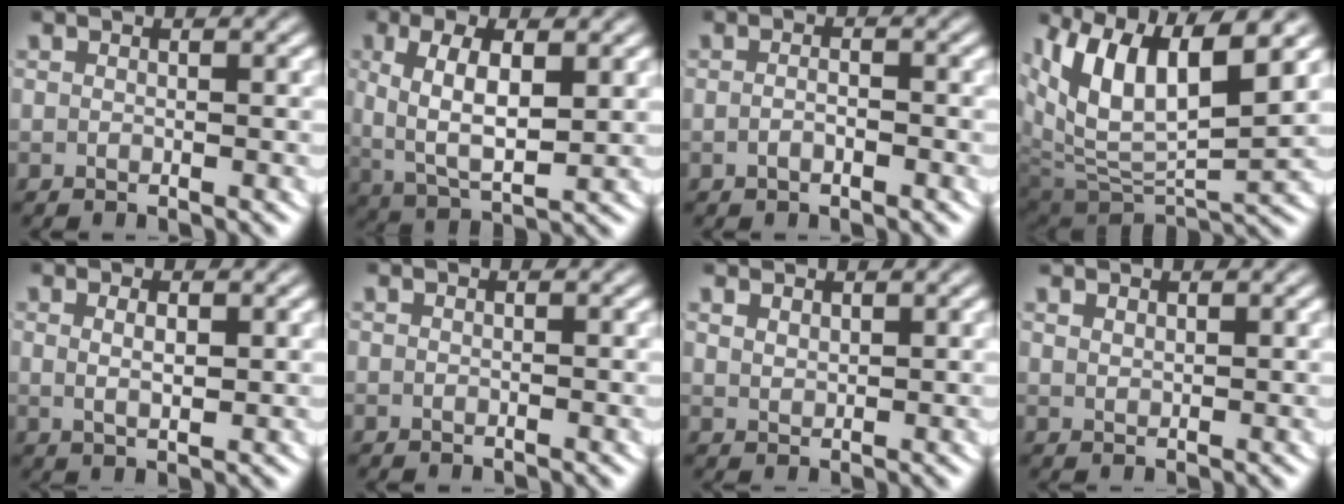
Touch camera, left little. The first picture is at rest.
{"total": 6.2, "force": [0.2, 3.4, 5.2], "torque": [-0.110, -0.017, 0.017]}
{"total": 1.2, "force": [-0.9, 0.4, 0.7], "torque": [-0.014, -0.004, -0.015]}
{"total": 11.3, "force": [2.1, 7.2, 8.4], "torque": [-0.169, -0.014, 0.041]}
{"total": 1.7, "force": [0.4, 0.2, 1.6], "torque": [-0.026, -0.012, 0.018]}
{"total": 0.0}
{"total": 1.5, "force": [1.4, 0.4, 0.4], "torque": [-0.008, -0.008, 0.034]}
{"total": 1.0, "force": [1.0, -0.1, 0.2], "torque": [0.000, -0.005, 0.026]}